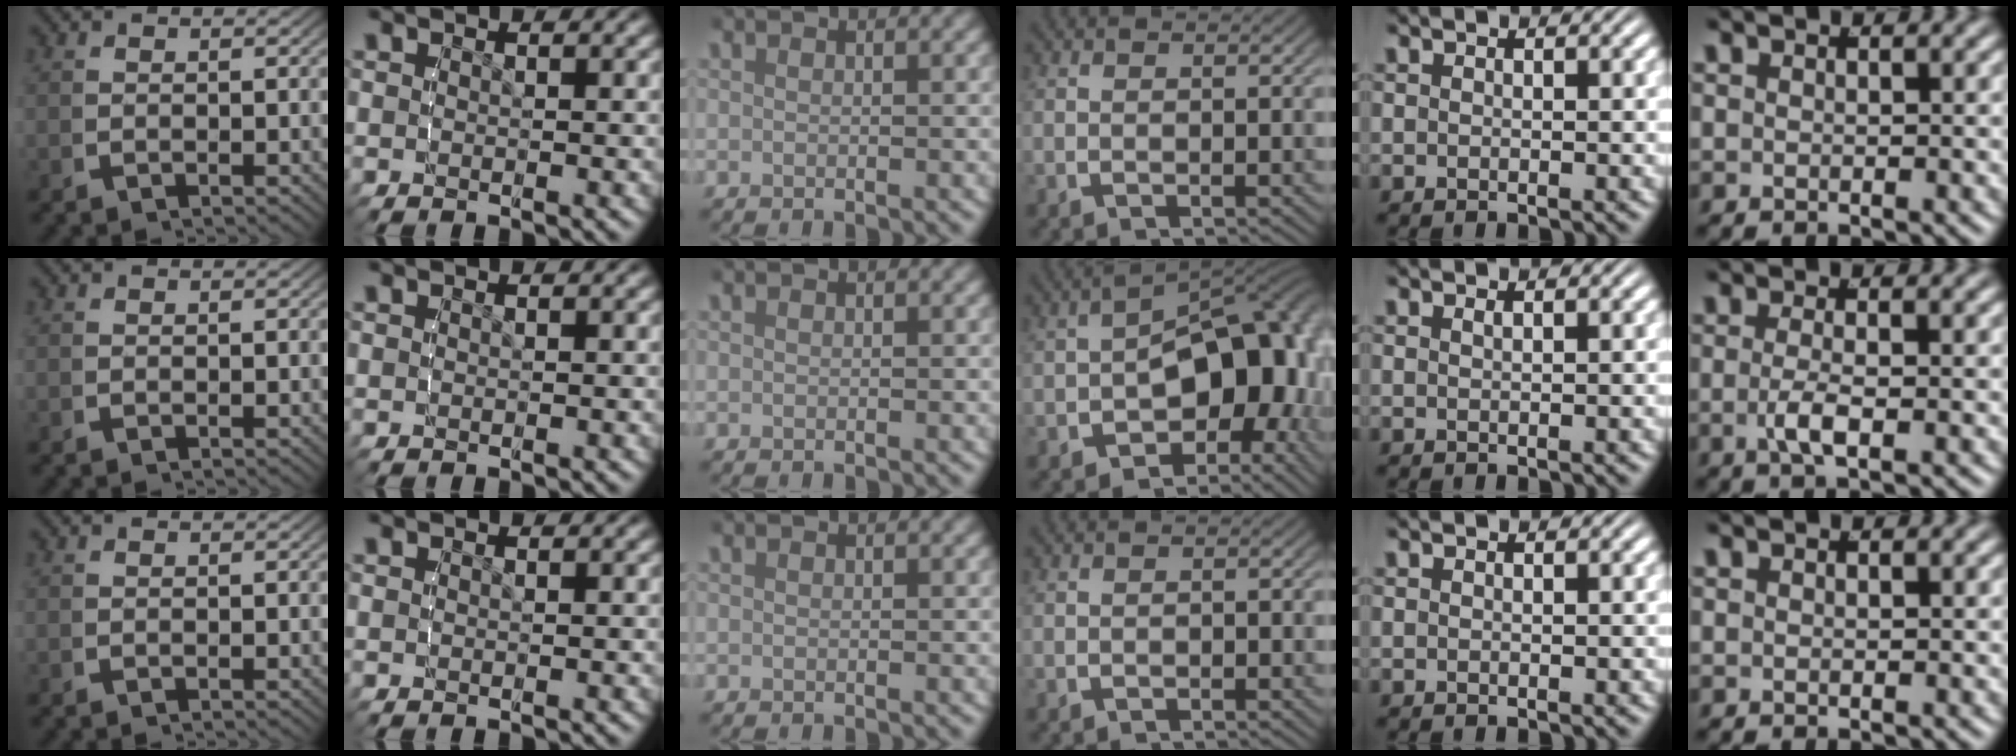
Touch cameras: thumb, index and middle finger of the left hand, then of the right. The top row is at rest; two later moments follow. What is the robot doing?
{"motion": "lift_and_place", "object": "glue stick"}